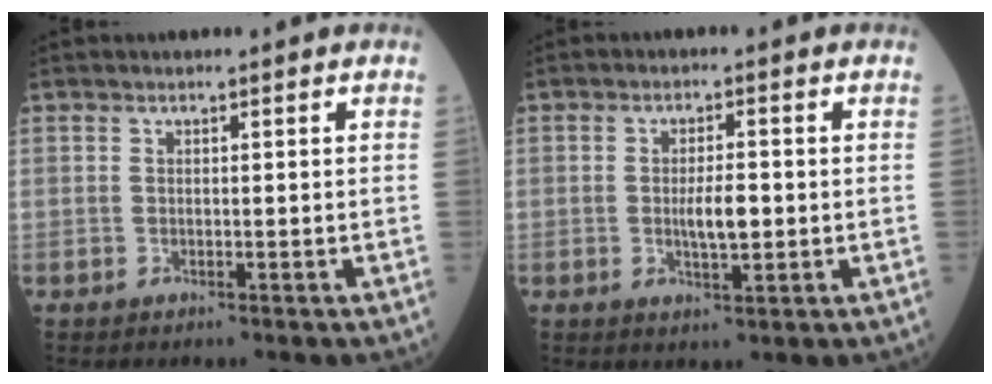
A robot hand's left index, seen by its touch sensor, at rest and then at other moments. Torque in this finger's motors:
{"motor_torque": [0.16, 0.07, 0.12, 0.06]}